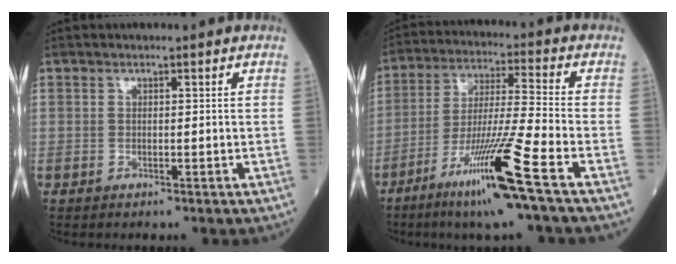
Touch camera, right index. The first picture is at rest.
{"total": 14.2, "force": [-7.5, -1.6, 12.0], "torque": [-0.231, -0.033, -0.139]}